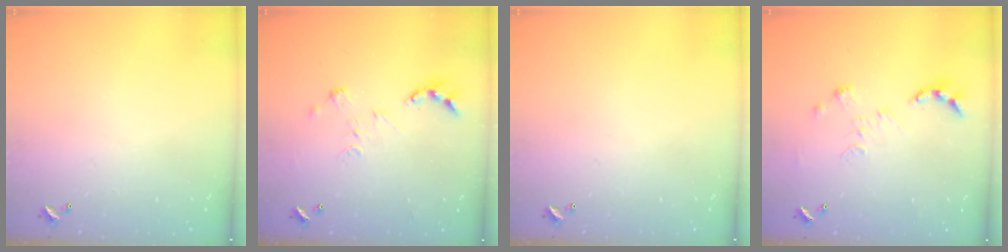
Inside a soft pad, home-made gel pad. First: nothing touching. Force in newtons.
{"total": 0.0}
{"total": 0.0}
{"total": 0.0}